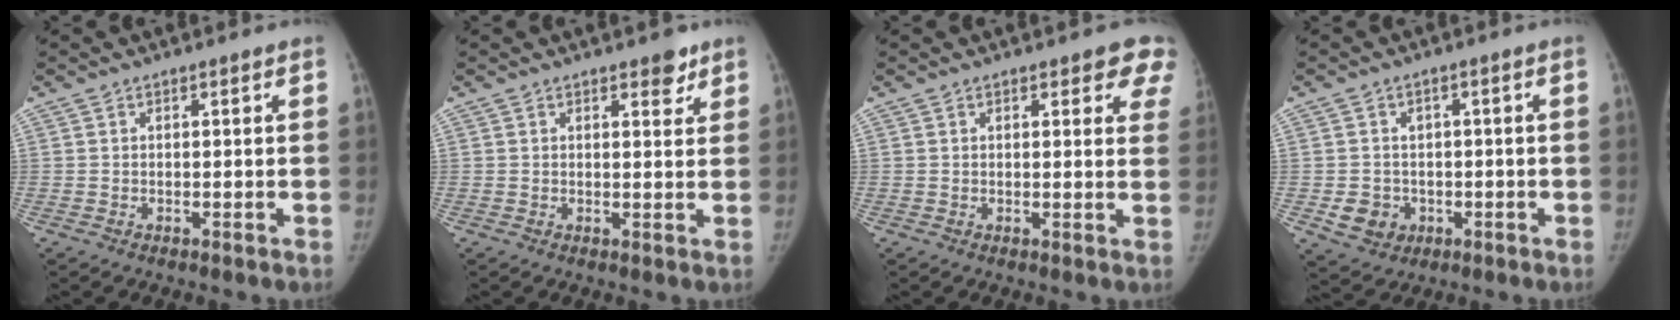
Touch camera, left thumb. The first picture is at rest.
{"total": 2.9, "force": [2.0, 1.4, 1.6], "torque": [-0.003, -0.011, 0.026]}
{"total": 6.1, "force": [4.3, 2.6, 3.5], "torque": [0.000, -0.016, 0.035]}
{"total": 6.0, "force": [-1.4, 5.5, 2.0], "torque": [-0.006, 0.007, -0.010]}